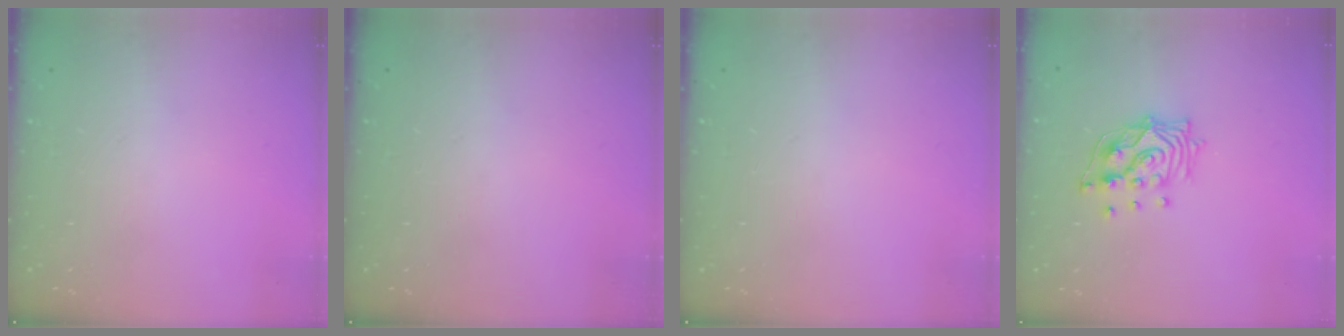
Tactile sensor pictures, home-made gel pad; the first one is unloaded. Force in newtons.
{"total": 0.0}
{"total": 0.0}
{"total": 12.9, "press": 12.8, "slide": 1.2}